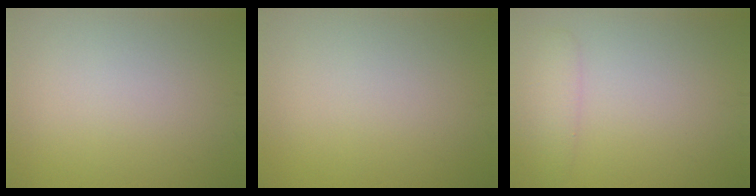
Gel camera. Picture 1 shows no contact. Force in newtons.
{"total": 0.0}
{"total": 2.3, "press": 2.3, "slide": 0.1}